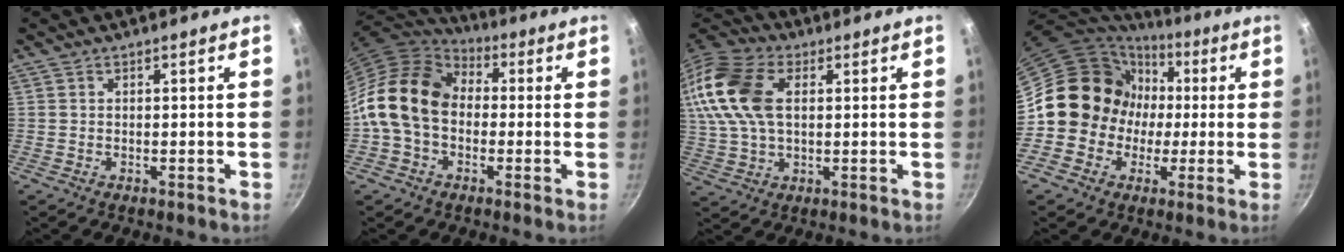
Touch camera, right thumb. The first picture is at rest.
{"total": 15.4, "force": [-0.3, 11.6, 10.1], "torque": [-0.158, 0.037, -0.023]}
{"total": 18.5, "force": [4.0, 11.7, 13.7], "torque": [-0.283, 0.018, 0.066]}
{"total": 15.0, "force": [-0.2, 14.2, 4.7], "torque": [-0.029, 0.027, -0.015]}